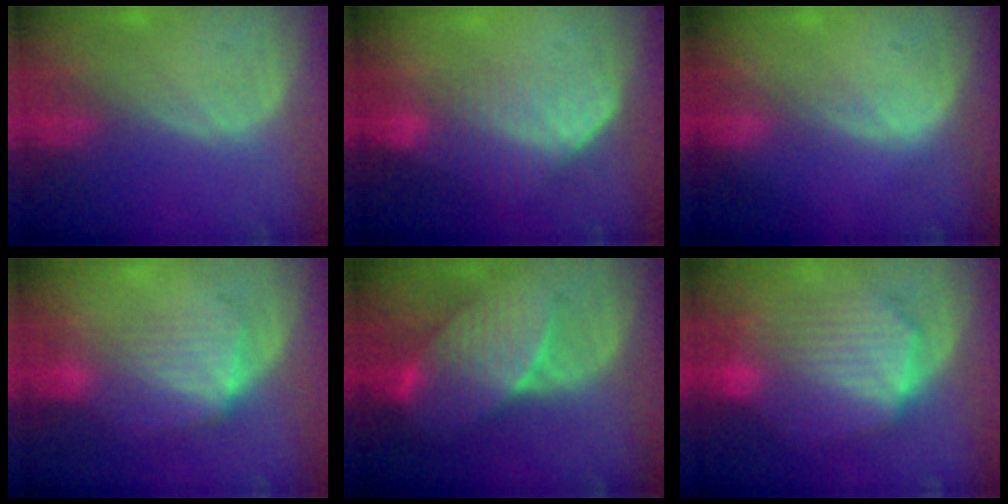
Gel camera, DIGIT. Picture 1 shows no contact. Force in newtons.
{"total": 7.3, "press": 6.2, "slide": 3.7}
{"total": 1.3, "press": 1.3, "slide": 0.1}
{"total": 7.1, "press": 6.6, "slide": 2.7}
{"total": 8.0, "press": 7.8, "slide": 2.0}
{"total": 10.7, "press": 10.6, "slide": 0.8}